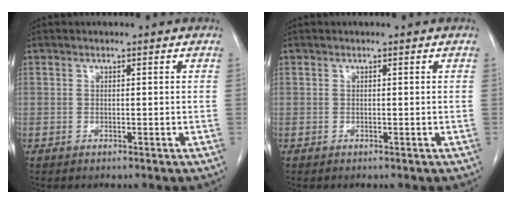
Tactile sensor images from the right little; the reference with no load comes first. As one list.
[{"total": 0.0}]